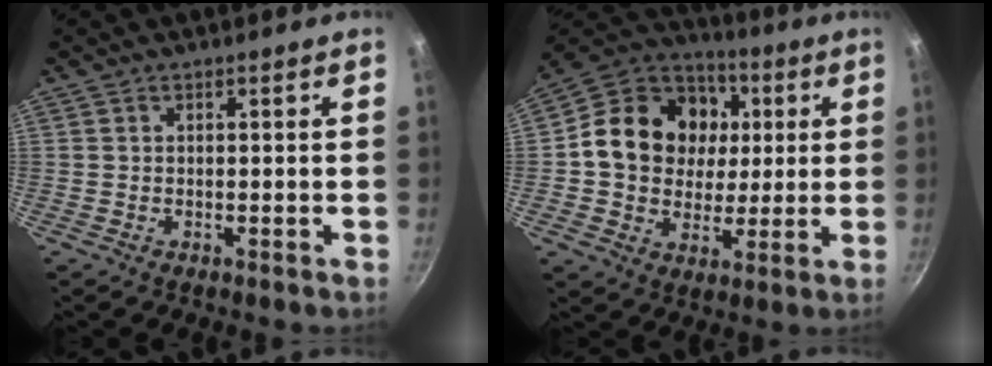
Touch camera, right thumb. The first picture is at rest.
{"total": 19.5, "force": [2.9, 16.1, 10.5], "torque": [-0.159, 0.018, 0.040]}